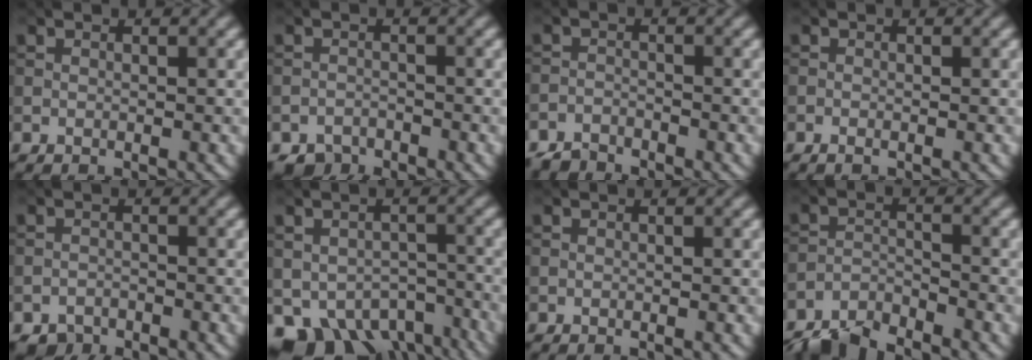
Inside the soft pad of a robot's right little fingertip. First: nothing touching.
{"total": 2.0, "force": [-1.8, 0.8, 0.1], "torque": [0.002, 0.001, -0.036]}
{"total": 2.5, "force": [-2.4, 0.7, 0.2], "torque": [-0.002, -0.003, -0.054]}
{"total": 0.7, "force": [-0.5, 0.2, 0.4], "torque": [-0.010, -0.001, -0.010]}
{"total": 1.6, "force": [-1.5, 0.7, 0.1], "torque": [0.003, 0.001, -0.029]}
{"total": 8.7, "force": [-5.4, 5.4, 4.1], "torque": [-0.066, -0.029, -0.070]}
{"total": 0.0}
{"total": 5.0, "force": [-4.8, 0.9, 1.3], "torque": [-0.028, -0.009, -0.097]}